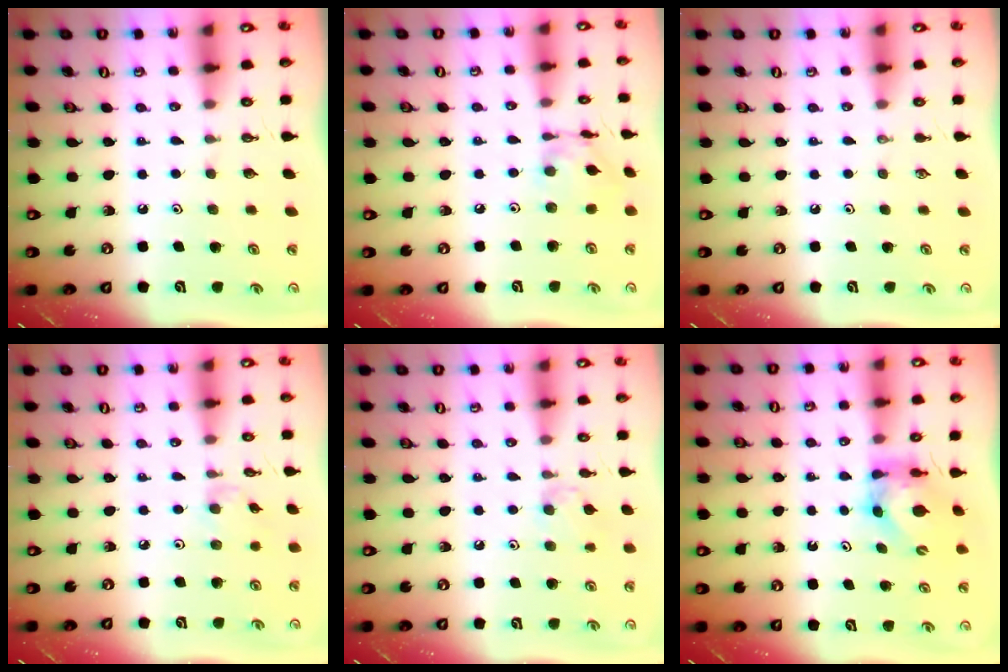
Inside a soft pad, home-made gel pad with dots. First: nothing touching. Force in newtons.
{"total": 10.1, "press": 10.1, "slide": 0.9}
{"total": 0.0}
{"total": 1.6, "press": 1.5, "slide": 0.4}
{"total": 6.4, "press": 6.3, "slide": 0.8}
{"total": 5.6, "press": 5.6, "slide": 0.4}